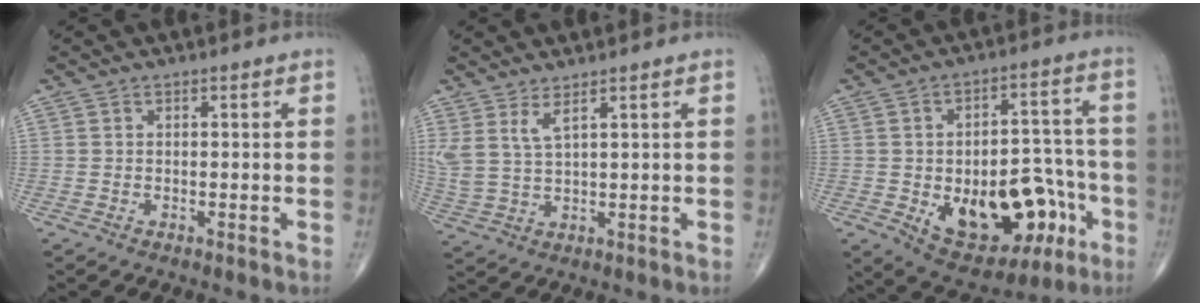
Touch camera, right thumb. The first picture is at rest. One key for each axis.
{"total": 5.1, "fx": 3.0, "fy": 1.3, "fz": 3.9, "tx": -0.098, "ty": -0.020, "tz": 0.070}
{"total": 21.0, "fx": -6.1, "fy": 12.0, "fz": 16.1, "tx": -0.191, "ty": 0.036, "tz": -0.068}